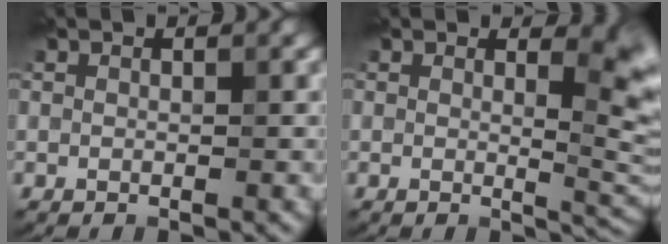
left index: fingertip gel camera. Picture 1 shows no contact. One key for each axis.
{"total": 4.1, "fx": 1.3, "fy": 1.4, "fz": 3.7, "tx": -0.038, "ty": -0.006, "tz": 0.019}